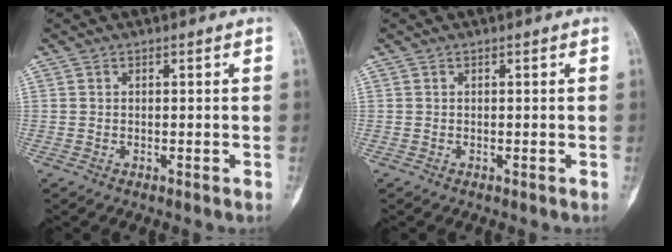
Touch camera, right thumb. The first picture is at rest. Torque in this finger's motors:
{"motor_torque": [2.24, 2.23, 0.01, -0.03, 0.04]}